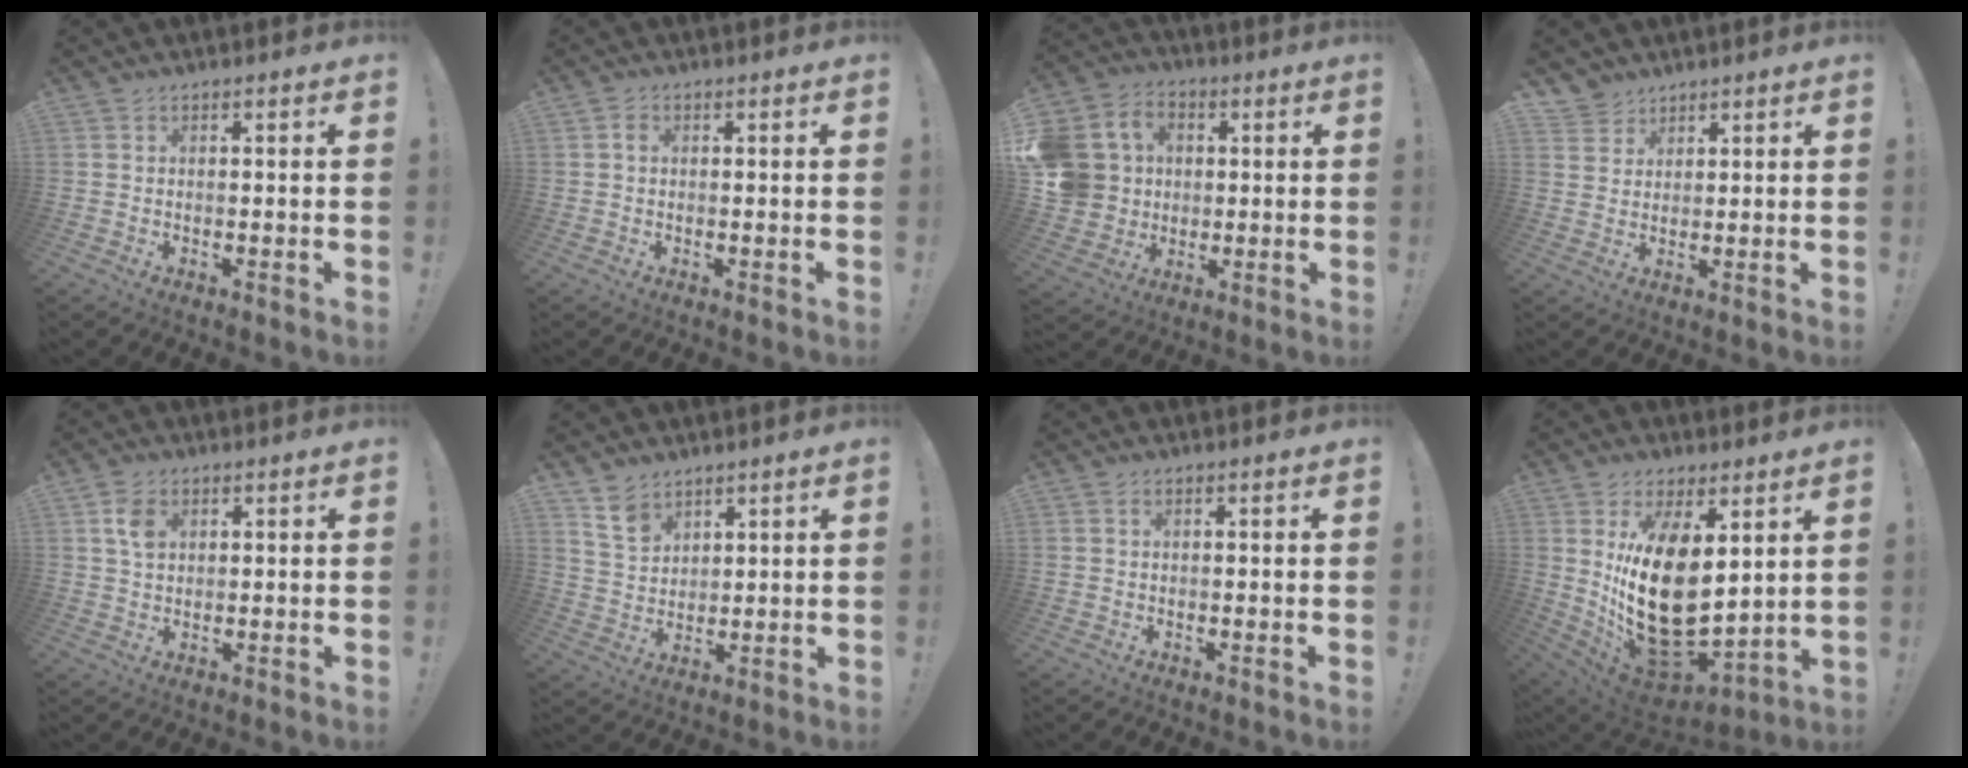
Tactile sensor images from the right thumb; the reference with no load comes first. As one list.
[{"total": 1.1, "force": [0.0, 0.8, 0.7], "torque": [-0.009, 0.002, -0.002]}, {"total": 13.0, "force": [0.8, 12.0, 5.0], "torque": [-0.100, 0.011, 0.027]}, {"total": 4.0, "force": [3.3, 2.3, 0.3], "torque": [-0.010, -0.021, 0.064]}, {"total": 5.1, "force": [1.8, 3.4, 3.4], "torque": [-0.048, -0.002, 0.033]}, {"total": 8.2, "force": [5.8, 5.3, 2.4], "torque": [-0.035, -0.036, 0.113]}, {"total": 0.8, "force": [0.3, 0.5, 0.6], "torque": [-0.017, 0.004, 0.007]}, {"total": 21.8, "force": [3.8, 12.7, 17.4], "torque": [-0.328, -0.051, 0.083]}]